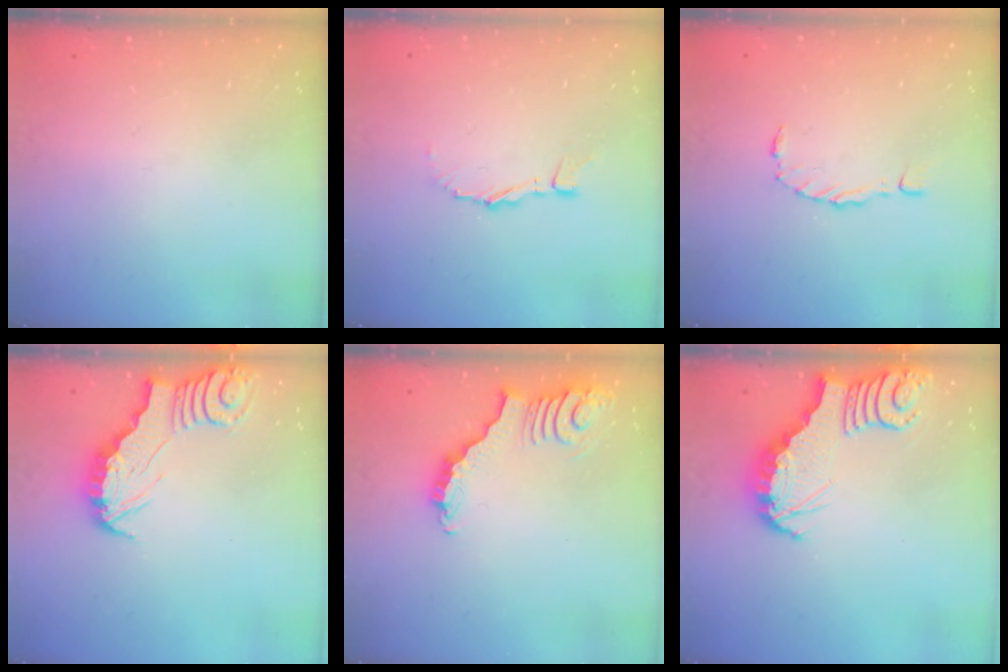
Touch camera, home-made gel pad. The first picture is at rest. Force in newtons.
{"total": 3.5, "press": 3.5, "slide": 0.3}
{"total": 1.5, "press": 1.4, "slide": 0.3}
{"total": 3.0, "press": 3.0, "slide": 0.3}
{"total": 3.8, "press": 3.8, "slide": 0.7}
{"total": 4.0, "press": 3.9, "slide": 0.7}